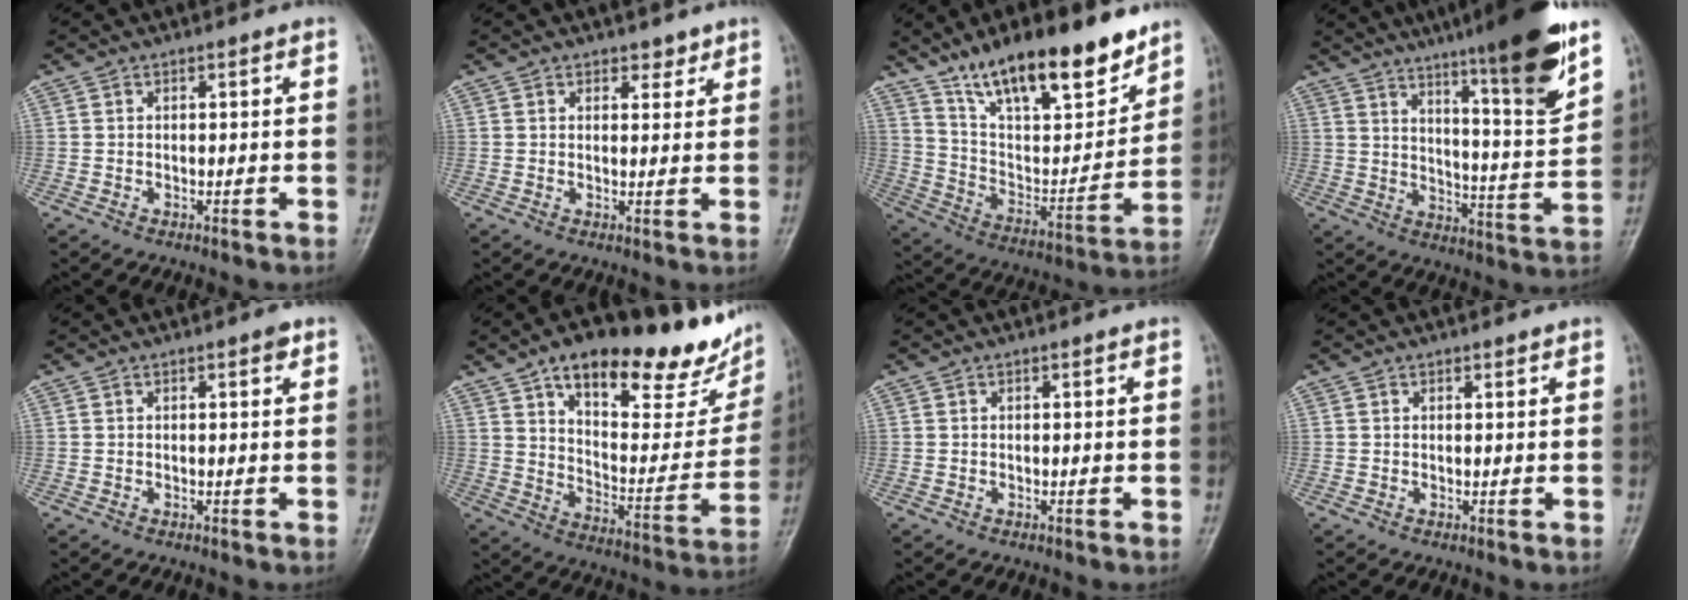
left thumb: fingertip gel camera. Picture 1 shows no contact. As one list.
[{"total": 2.3, "force": [1.7, 1.4, 0.7], "torque": [0.010, -0.010, 0.021]}, {"total": 22.3, "force": [15.7, 7.5, 13.9], "torque": [-0.181, -0.070, 0.271]}, {"total": 19.0, "force": [12.1, 1.8, 14.5], "torque": [-0.191, -0.065, 0.185]}, {"total": 1.2, "force": [0.6, 0.4, 0.9], "torque": [-0.009, 0.000, 0.006]}, {"total": 28.0, "force": [17.3, 10.8, 19.2], "torque": [-0.228, -0.041, 0.260]}, {"total": 0.0}, {"total": 0.8, "force": [0.6, 0.4, 0.3], "torque": [-0.002, -0.004, 0.007]}]